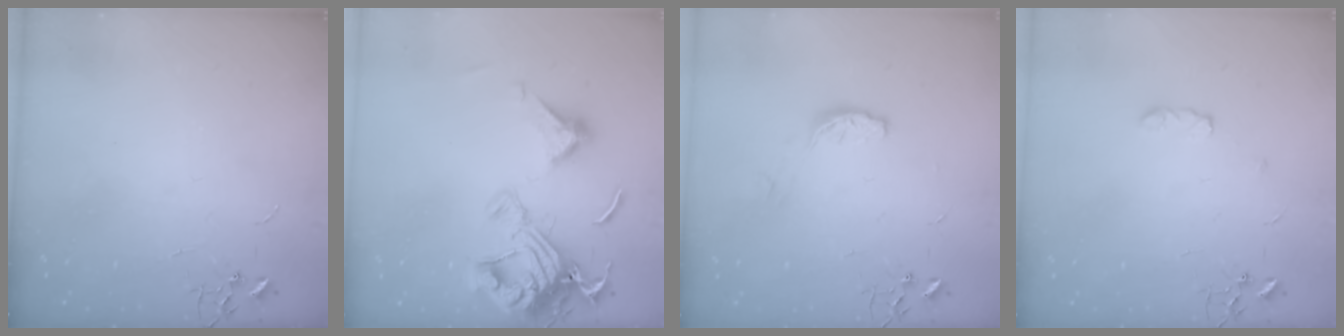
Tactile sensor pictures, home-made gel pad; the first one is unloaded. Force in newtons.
{"total": 16.0, "press": 16.0, "slide": 1.0}
{"total": 6.2, "press": 6.2, "slide": 0.3}
{"total": 4.9, "press": 4.9, "slide": 0.8}